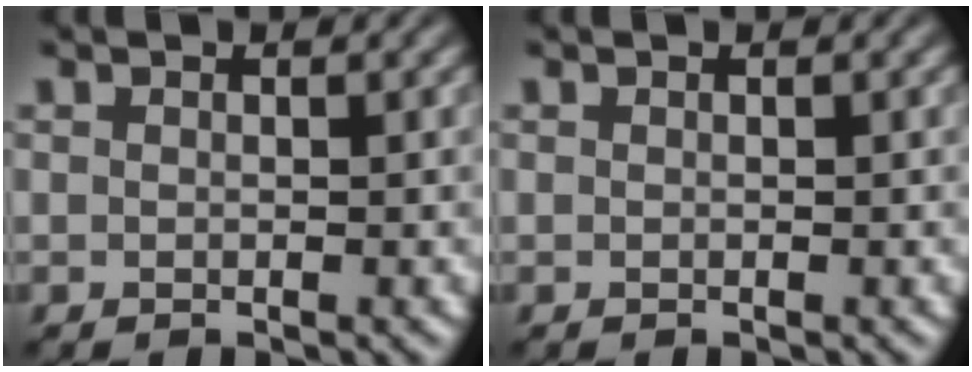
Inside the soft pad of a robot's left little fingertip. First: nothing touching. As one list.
[{"total": 0.0}]